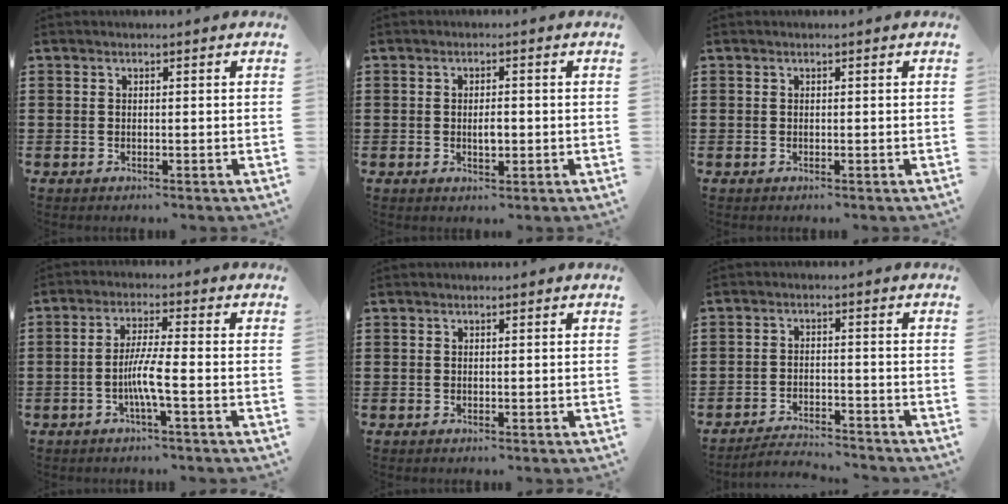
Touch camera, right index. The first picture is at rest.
{"total": 2.3, "force": [-0.1, 0.8, 2.1], "torque": [-0.040, 0.001, -0.002]}
{"total": 0.0}
{"total": 5.4, "force": [-1.7, 0.2, 5.2], "torque": [-0.103, -0.007, -0.036]}
{"total": 0.0}
{"total": 3.2, "force": [-3.2, 0.2, 0.2], "torque": [-0.010, 0.000, -0.069]}